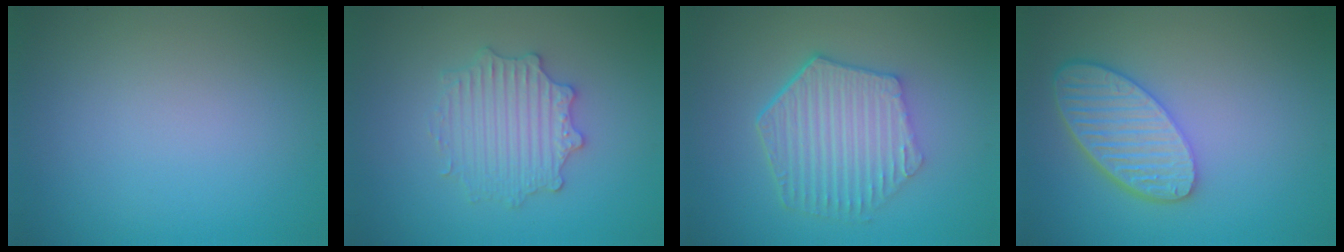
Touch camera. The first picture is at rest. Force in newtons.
{"total": 3.1, "press": 3.1, "slide": 0.6}
{"total": 6.1, "press": 4.7, "slide": 4.0}
{"total": 5.6, "press": 4.5, "slide": 3.3}